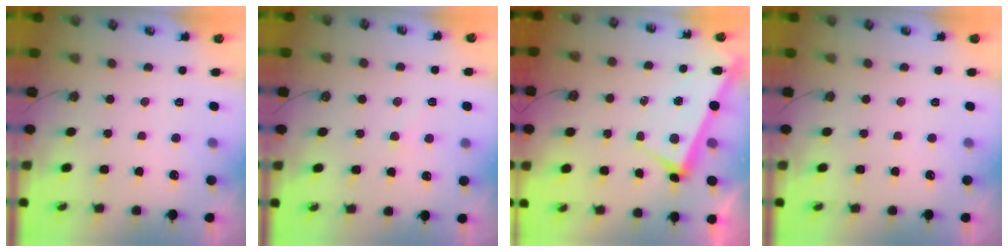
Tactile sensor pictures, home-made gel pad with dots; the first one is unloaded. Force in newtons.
{"total": 1.4, "press": 1.2, "slide": 0.7}
{"total": 4.6, "press": 4.6, "slide": 0.2}
{"total": 0.0}